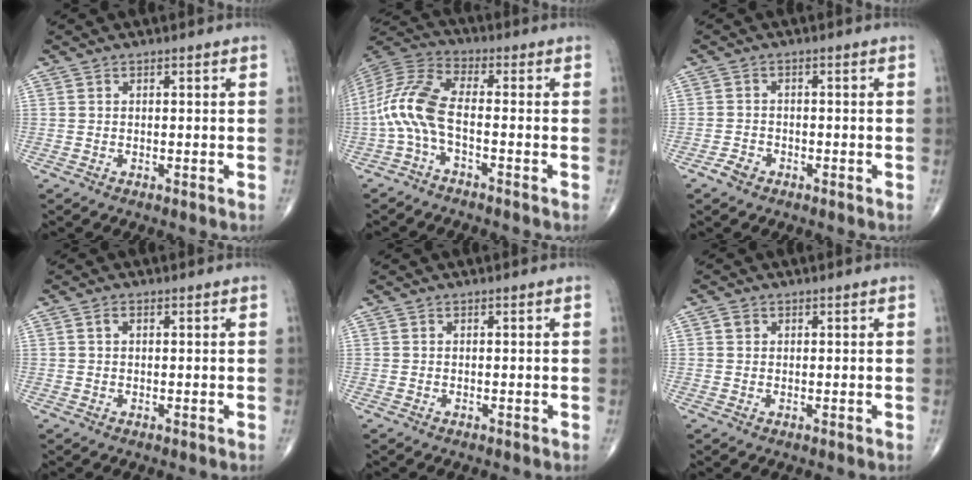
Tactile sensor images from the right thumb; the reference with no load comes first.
{"total": 10.7, "force": [-2.6, 3.9, 9.6], "torque": [-0.223, 0.036, -0.061]}
{"total": 2.1, "force": [-1.4, 1.4, 0.6], "torque": [-0.010, 0.011, -0.025]}
{"total": 1.1, "force": [0.3, 0.7, 0.8], "torque": [-0.017, 0.006, 0.006]}
{"total": 0.0}
{"total": 1.2, "force": [0.4, 1.0, 0.4], "torque": [-0.002, 0.000, 0.004]}